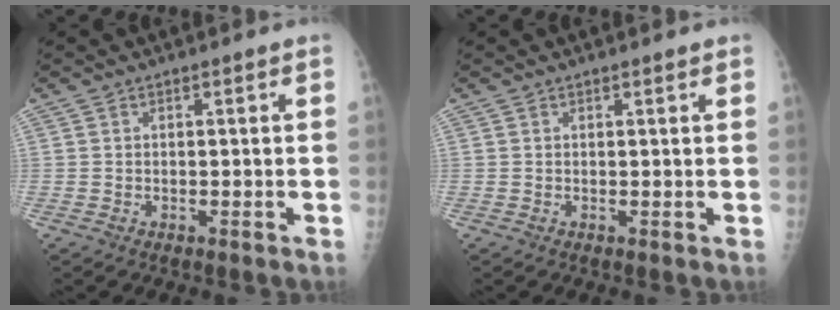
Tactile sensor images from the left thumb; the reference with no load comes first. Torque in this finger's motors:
{"motor_torque": [-0.19, -0.06, -0.49, -0.07, -0.08]}